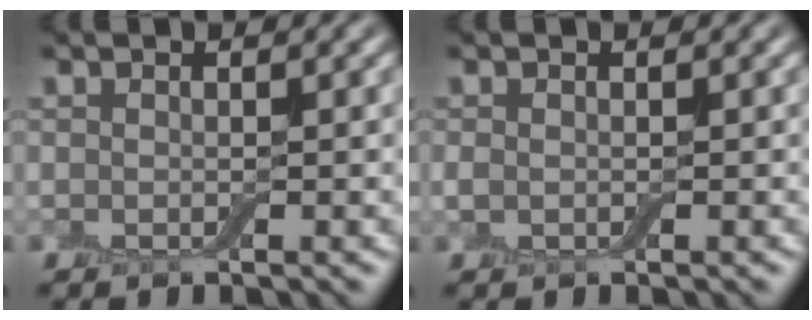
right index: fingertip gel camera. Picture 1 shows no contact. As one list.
[{"total": 0.5, "force": [0.0, 0.4, 0.3], "torque": [-0.009, -0.001, -0.001]}]